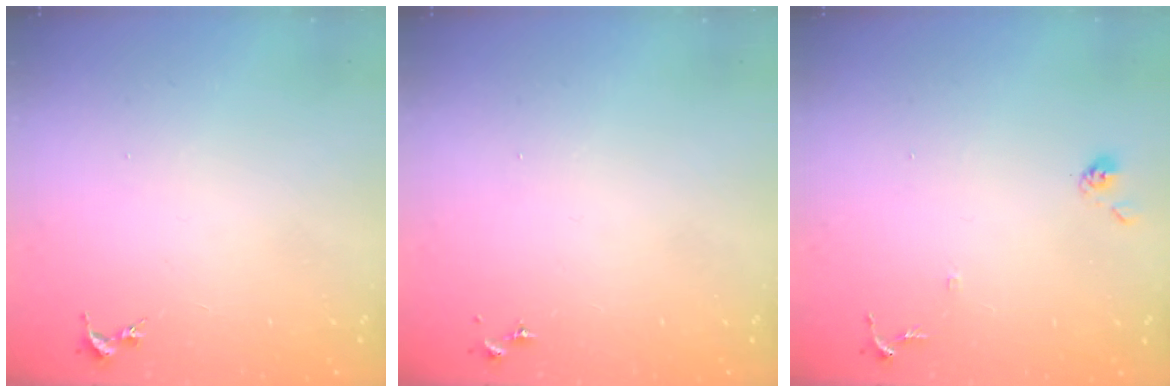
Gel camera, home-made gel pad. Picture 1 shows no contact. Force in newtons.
{"total": 0.0}
{"total": 6.4, "press": 6.4, "slide": 0.4}